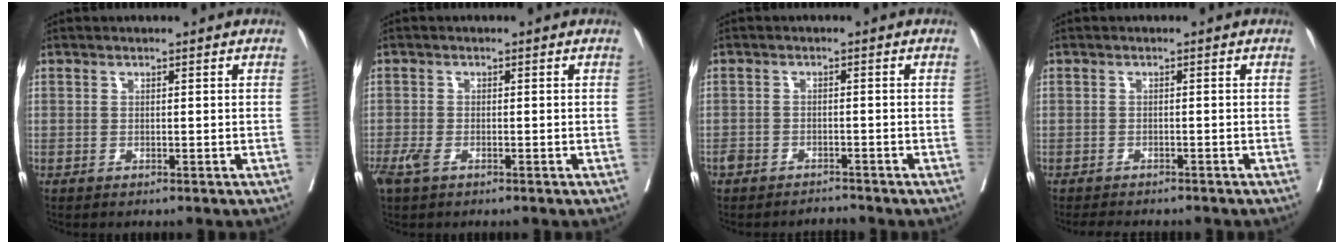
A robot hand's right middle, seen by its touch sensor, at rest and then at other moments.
{"total": 2.4, "force": [-1.3, 1.0, 1.7], "torque": [-0.045, -0.005, -0.023]}
{"total": 2.2, "force": [-2.1, 0.7, 0.0], "torque": [0.002, -0.002, -0.036]}
{"total": 4.8, "force": [-4.2, 1.5, 1.6], "torque": [-0.020, -0.005, -0.059]}